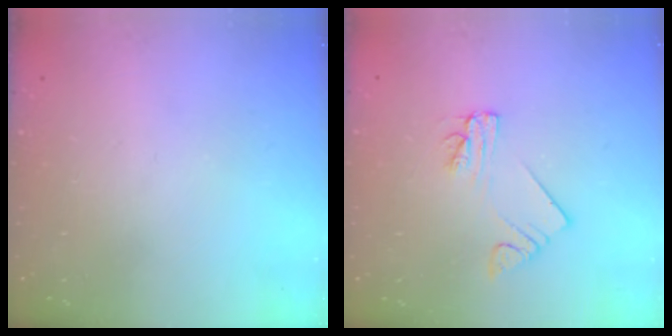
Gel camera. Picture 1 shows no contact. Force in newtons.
{"total": 2.2, "press": 2.2, "slide": 0.1}